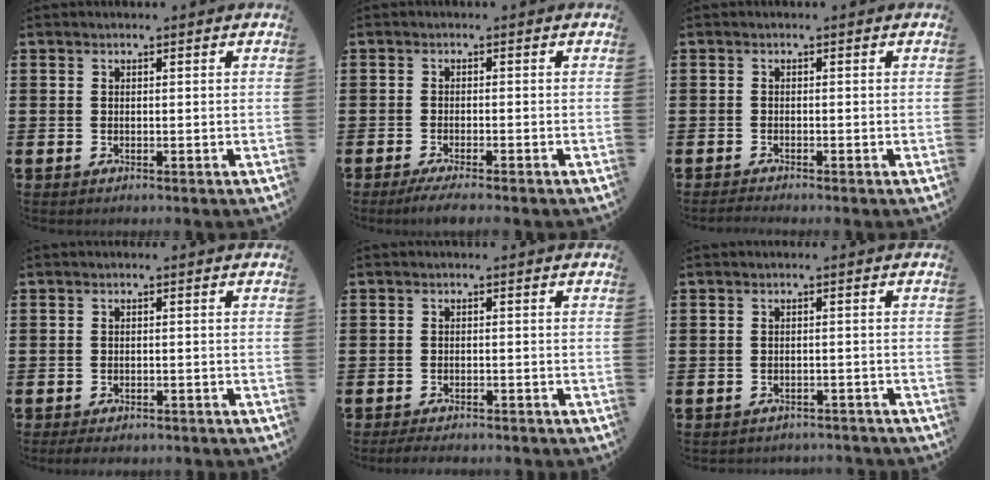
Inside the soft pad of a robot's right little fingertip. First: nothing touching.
{"total": 1.8, "force": [-1.3, 0.0, 1.2], "torque": [-0.018, 0.001, -0.024]}
{"total": 0.7, "force": [-0.7, 0.0, 0.3], "torque": [-0.005, -0.002, -0.013]}
{"total": 1.2, "force": [-1.1, 0.2, 0.4], "torque": [-0.010, -0.001, -0.022]}
{"total": 1.5, "force": [-1.5, 0.0, 0.4], "torque": [-0.008, 0.002, -0.029]}
{"total": 1.2, "force": [-1.2, 0.0, -0.1], "torque": [-0.002, 0.002, -0.027]}